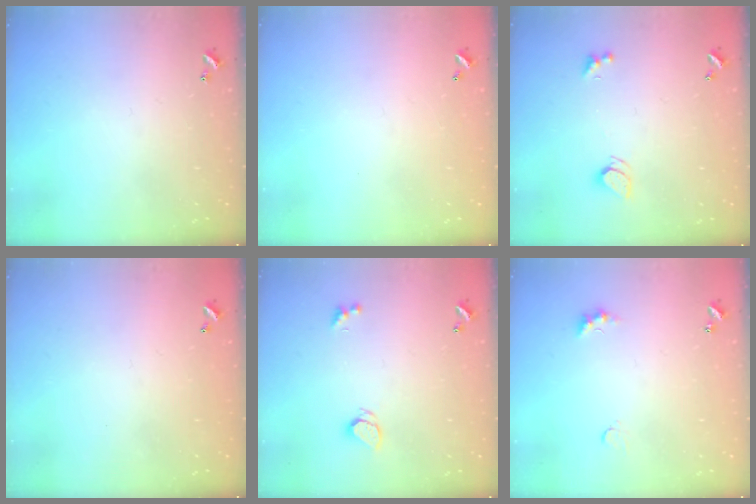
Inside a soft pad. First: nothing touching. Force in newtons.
{"total": 2.7, "press": 2.7, "slide": 0.1}
{"total": 2.0, "press": 1.9, "slide": 0.5}
{"total": 2.9, "press": 2.9, "slide": 0.1}
{"total": 1.7, "press": 1.7, "slide": 0.2}
{"total": 2.8, "press": 2.8, "slide": 0.5}